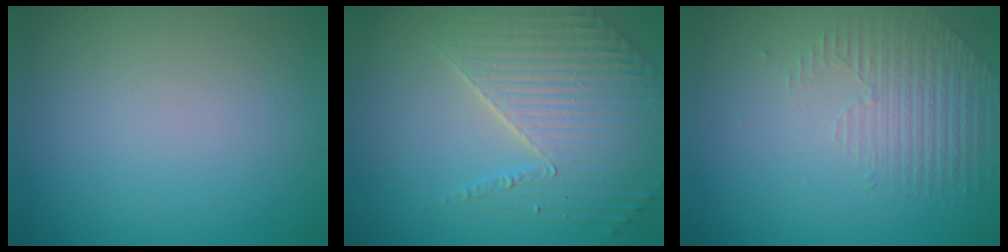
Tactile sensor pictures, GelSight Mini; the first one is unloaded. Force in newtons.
{"total": 3.9, "press": 3.9, "slide": 0.3}
{"total": 1.5, "press": 0.9, "slide": 1.2}